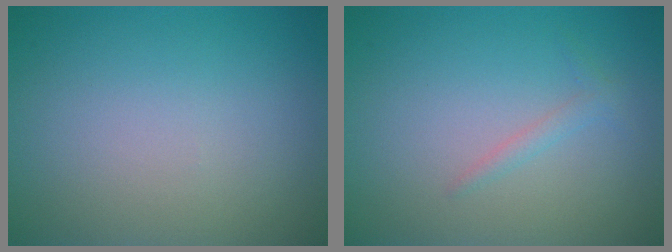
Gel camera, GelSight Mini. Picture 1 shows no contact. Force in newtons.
{"total": 1.0, "press": 1.0, "slide": 0.1}